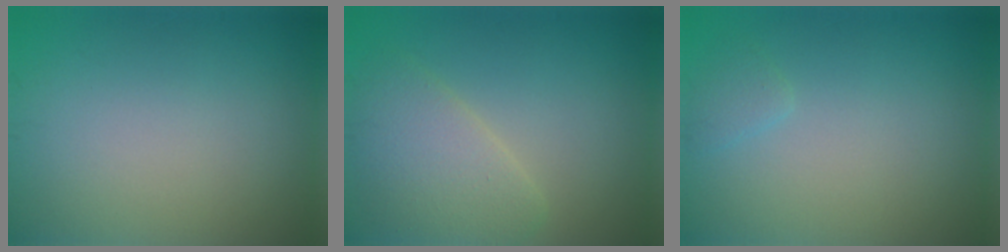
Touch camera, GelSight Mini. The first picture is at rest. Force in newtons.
{"total": 4.3, "press": 4.3, "slide": 0.3}
{"total": 0.9, "press": 0.9, "slide": 0.1}